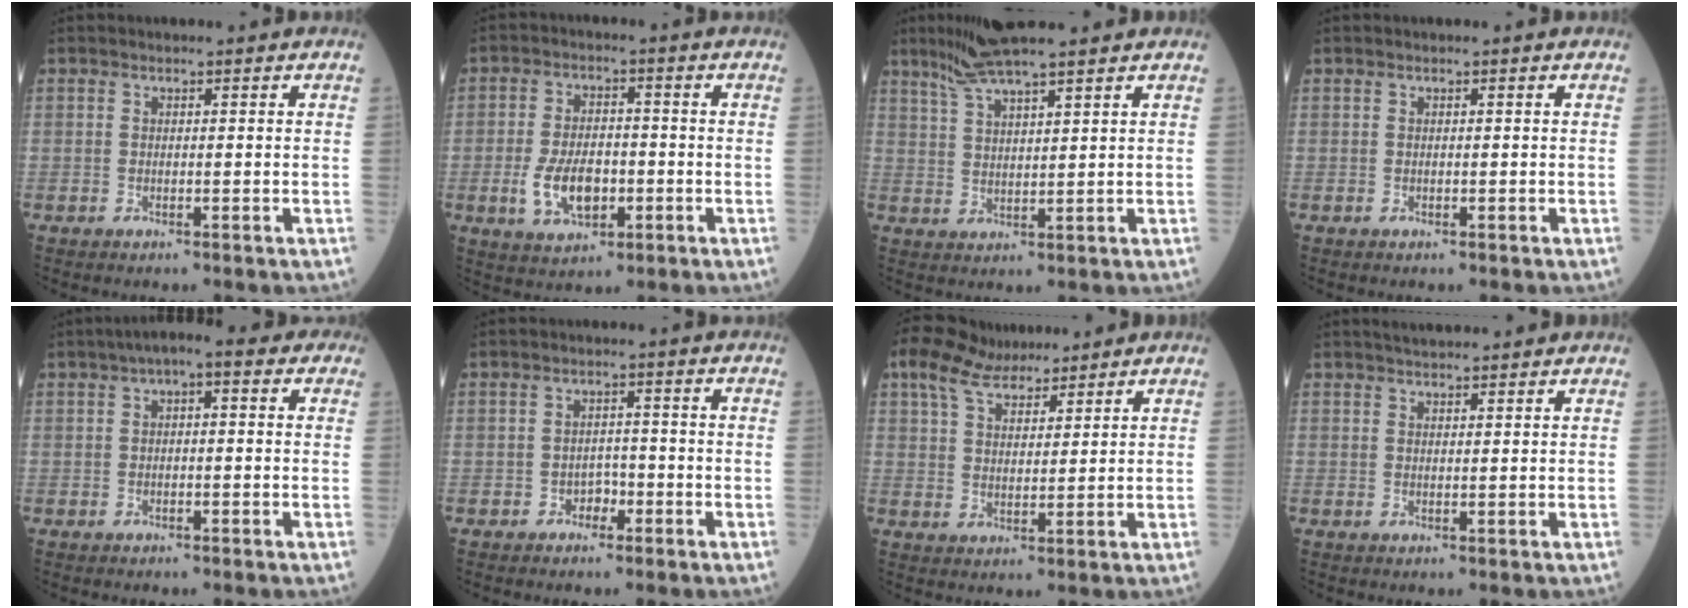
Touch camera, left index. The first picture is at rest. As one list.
[{"total": 7.6, "force": [-2.1, 4.1, 6.0], "torque": [-0.126, 0.002, -0.032]}, {"total": 7.3, "force": [5.9, -0.1, 4.3], "torque": [-0.083, 0.022, 0.110]}, {"total": 0.0}, {"total": 4.8, "force": [1.8, 1.9, 4.0], "torque": [-0.058, 0.029, 0.016]}, {"total": 2.1, "force": [-1.3, 1.4, 0.8], "torque": [-0.008, 0.007, -0.023]}, {"total": 8.8, "force": [7.2, 2.9, 4.1], "torque": [-0.085, 0.033, 0.136]}, {"total": 4.3, "force": [4.0, 0.5, 1.6], "torque": [-0.020, 0.029, 0.061]}]